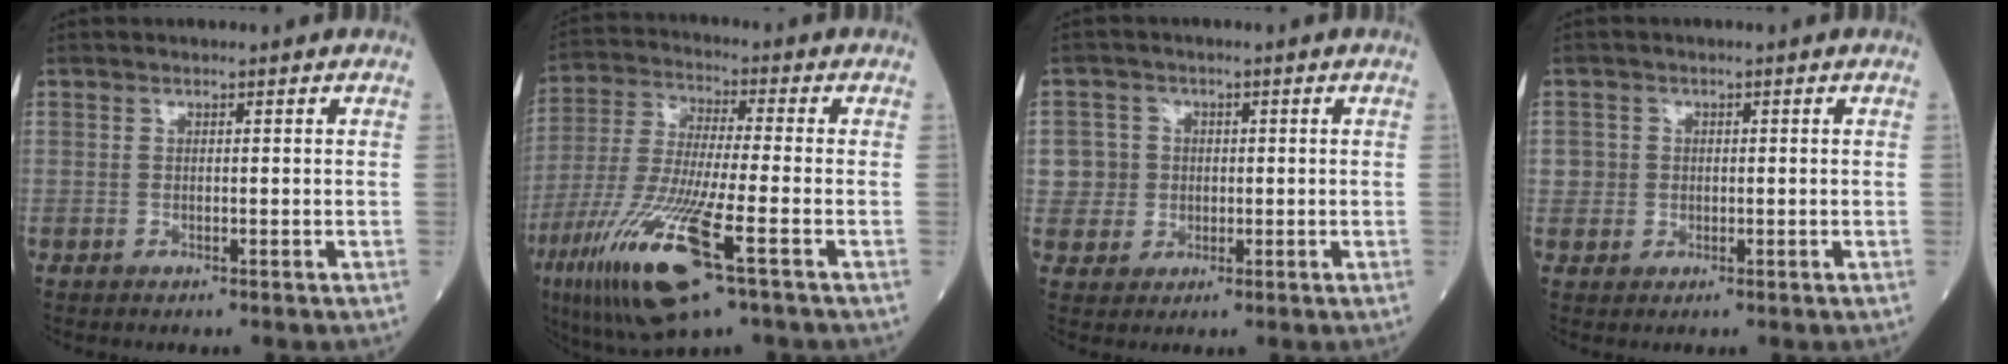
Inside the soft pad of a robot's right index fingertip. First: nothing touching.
{"total": 16.7, "force": [-7.7, 1.7, 14.7], "torque": [-0.324, -0.041, -0.142]}
{"total": 4.4, "force": [0.4, 4.4, 0.1], "torque": [0.011, 0.010, 0.007]}
{"total": 2.2, "force": [0.1, 2.1, 0.2], "torque": [0.005, 0.005, 0.000]}